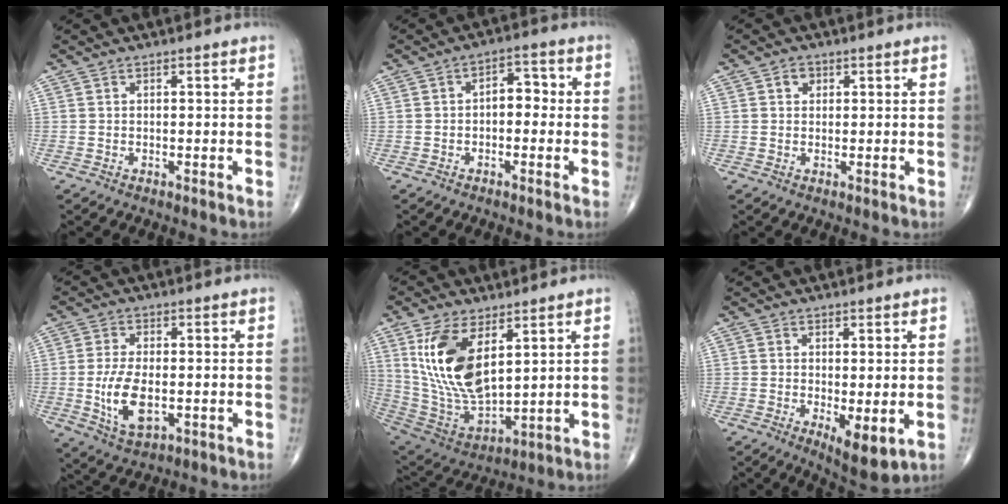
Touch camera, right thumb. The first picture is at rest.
{"total": 4.6, "force": [-0.4, 2.9, 3.5], "torque": [-0.032, 0.019, -0.016]}
{"total": 2.0, "force": [0.7, 1.6, 0.9], "torque": [-0.004, 0.000, 0.008]}
{"total": 9.0, "force": [-1.4, 4.6, 7.7], "torque": [-0.143, -0.007, -0.019]}
{"total": 17.1, "force": [6.2, 8.2, 13.6], "torque": [-0.255, -0.027, 0.139]}
{"total": 6.6, "force": [-1.4, 2.4, 6.0], "torque": [-0.089, -0.021, -0.015]}